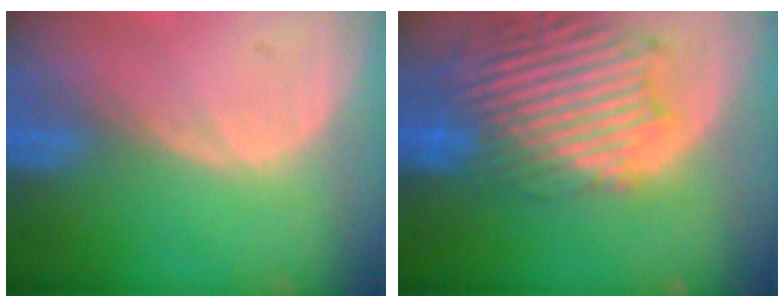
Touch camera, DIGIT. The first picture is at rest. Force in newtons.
{"total": 13.9, "press": 11.9, "slide": 7.2}